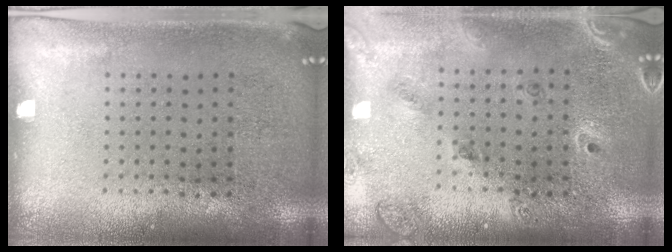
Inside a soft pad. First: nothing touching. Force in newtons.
{"total": 1.5, "press": 1.4, "slide": 0.6}